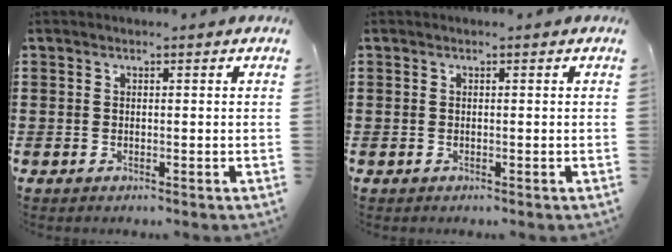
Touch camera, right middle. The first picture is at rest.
{"total": 0.0}